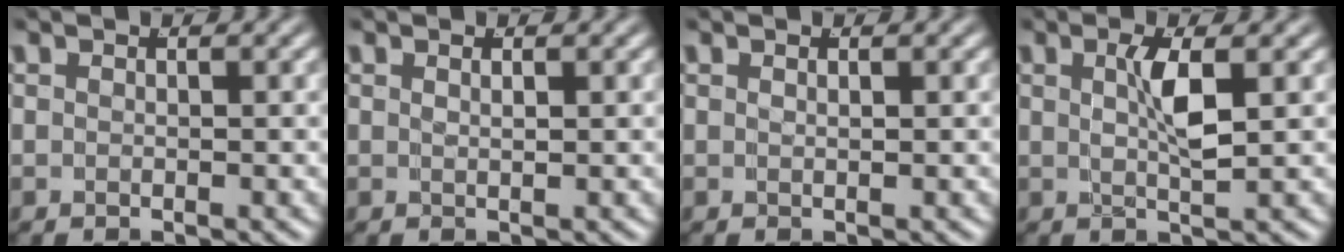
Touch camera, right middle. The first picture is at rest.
{"total": 0.7, "force": [0.2, -0.5, 0.5], "torque": [-0.008, -0.006, 0.012]}
{"total": 0.5, "force": [0.1, -0.5, 0.2], "torque": [-0.007, -0.007, 0.010]}
{"total": 2.6, "force": [0.6, -0.2, 2.5], "torque": [-0.048, -0.007, 0.017]}